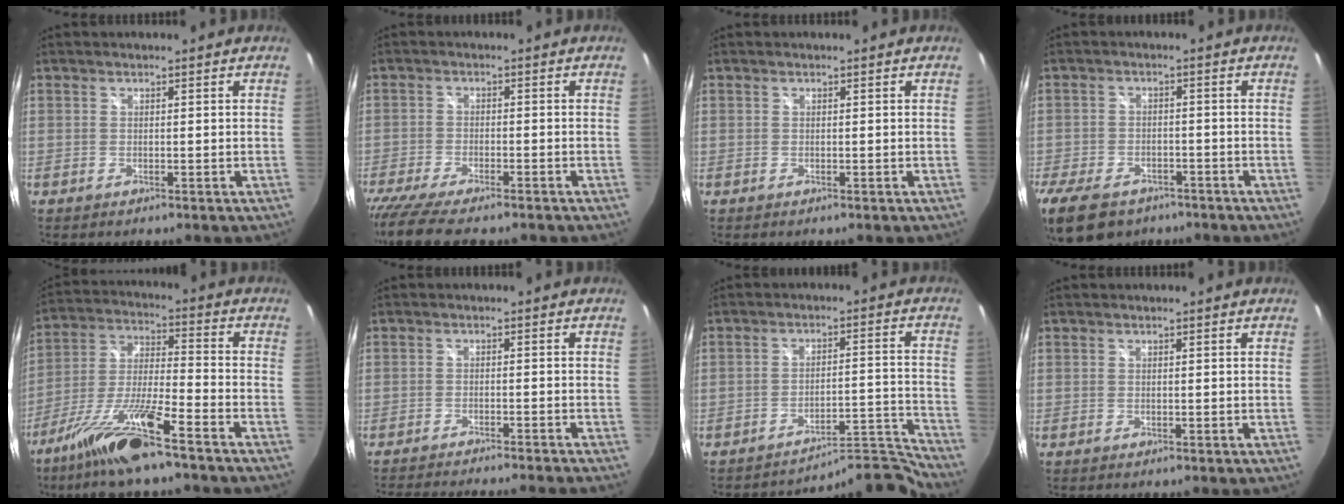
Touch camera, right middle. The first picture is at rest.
{"total": 10.1, "force": [-8.6, 1.7, 5.0], "torque": [-0.122, -0.040, -0.147]}
{"total": 0.0}
{"total": 13.0, "force": [-8.9, 7.4, 6.1], "torque": [-0.164, -0.020, -0.148]}
{"total": 14.6, "force": [-10.6, 1.1, 9.9], "torque": [-0.209, -0.016, -0.201]}
{"total": 9.6, "force": [-8.8, -0.5, 3.8], "torque": [-0.086, -0.011, -0.132]}
{"total": 10.8, "force": [-10.7, -1.5, -1.1], "torque": [0.020, 0.051, -0.156]}
{"total": 0.0}